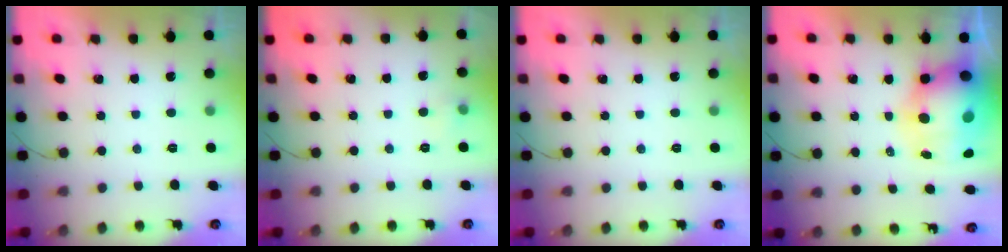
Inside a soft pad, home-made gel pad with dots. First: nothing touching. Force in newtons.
{"total": 3.5, "press": 3.4, "slide": 1.0}
{"total": 0.0}
{"total": 18.2, "press": 17.6, "slide": 4.4}